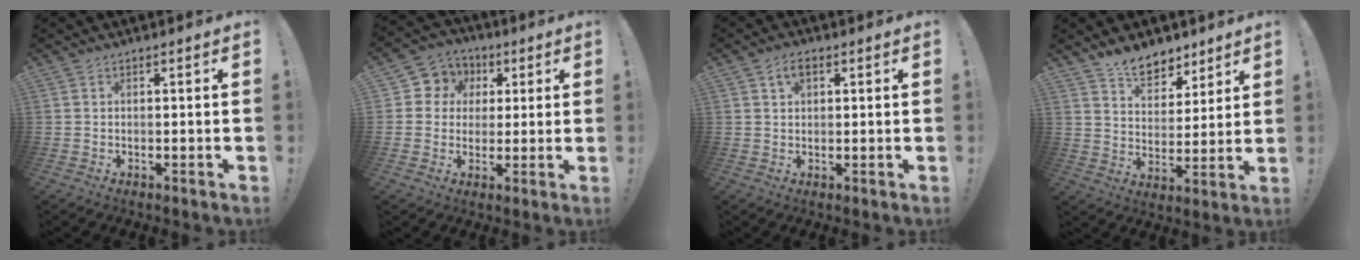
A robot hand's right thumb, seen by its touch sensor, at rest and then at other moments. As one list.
[{"total": 7.6, "force": [1.2, 7.3, 1.7], "torque": [-0.023, -0.004, 0.028]}, {"total": 3.7, "force": [1.7, 2.3, 2.4], "torque": [-0.038, 0.003, 0.029]}, {"total": 10.1, "force": [7.8, 5.4, 3.3], "torque": [-0.048, -0.054, 0.151]}]